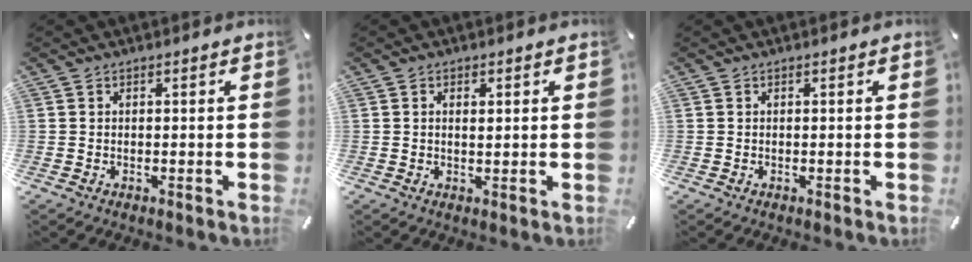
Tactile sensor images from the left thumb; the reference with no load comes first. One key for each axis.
{"total": 1.3, "fx": 0.4, "fy": 0.7, "fz": 1.0, "tx": -0.013, "ty": 0.000, "tz": 0.005}
{"total": 0.0}